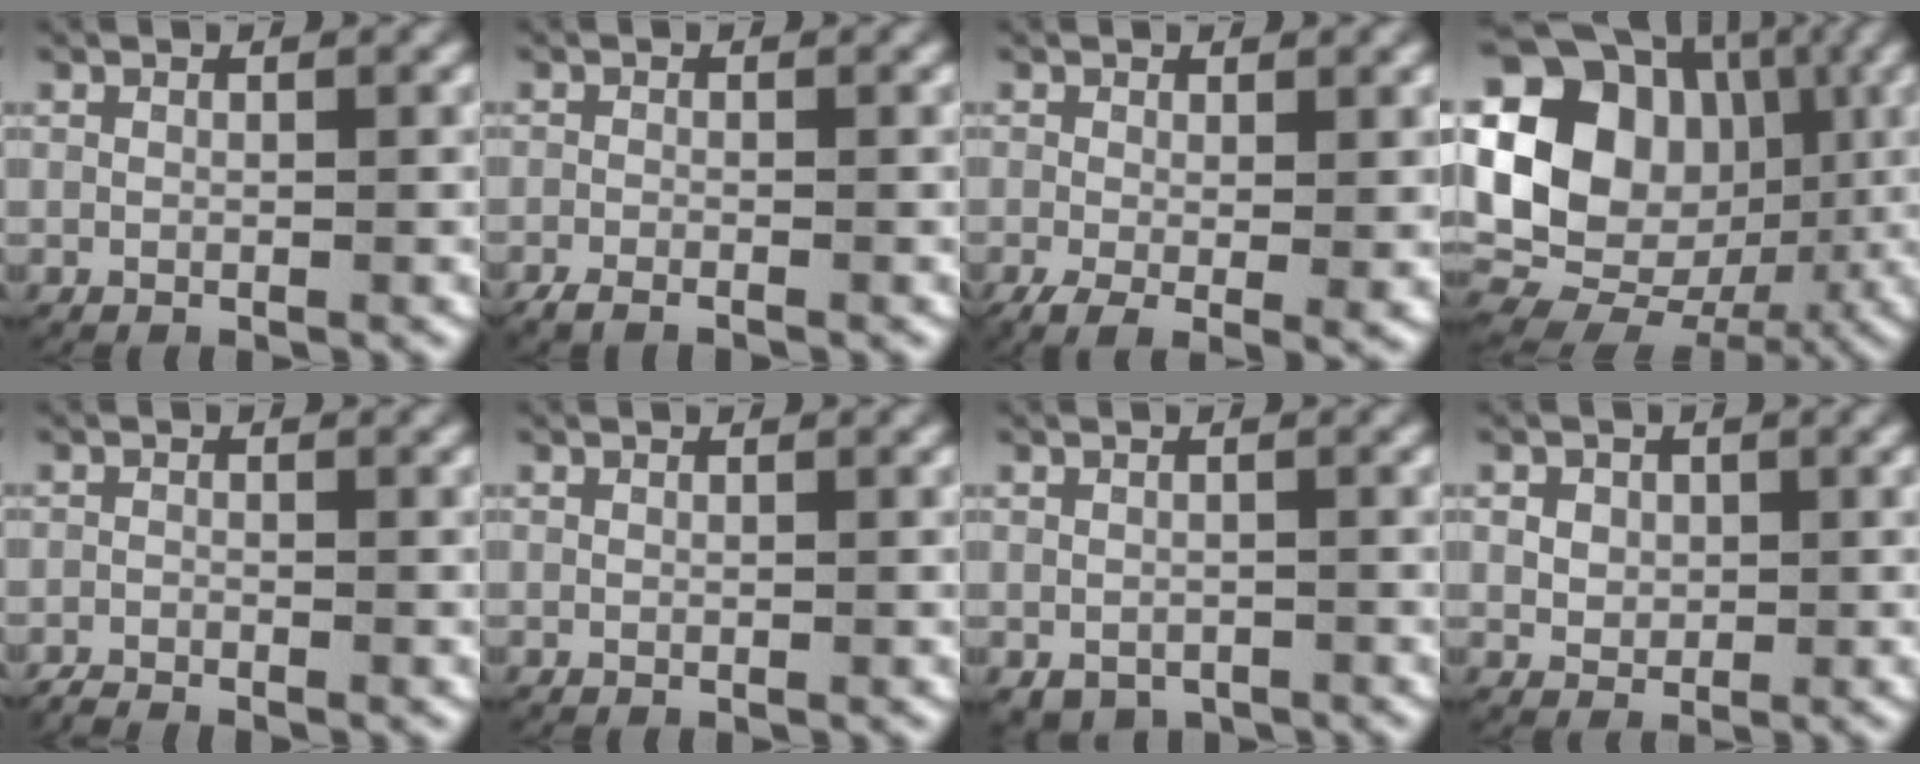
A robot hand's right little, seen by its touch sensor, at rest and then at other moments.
{"total": 1.8, "force": [-1.5, 0.6, 0.7], "torque": [-0.020, -0.006, -0.026]}
{"total": 3.1, "force": [-0.9, 1.3, 2.6], "torque": [-0.043, -0.020, -0.005]}
{"total": 19.8, "force": [-0.2, 16.8, 10.5], "torque": [-0.251, -0.057, 0.008]}
{"total": 1.8, "force": [-1.7, 0.5, 0.2], "torque": [-0.010, -0.009, -0.030]}
{"total": 0.0}
{"total": 2.1, "force": [-1.1, 1.7, 0.8], "torque": [-0.012, -0.012, -0.010]}
{"total": 2.1, "force": [0.3, 1.8, 0.9], "torque": [-0.021, -0.005, 0.014]}